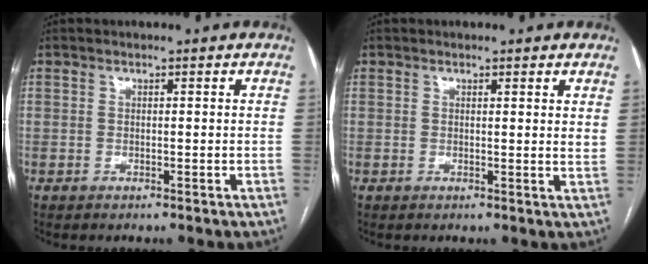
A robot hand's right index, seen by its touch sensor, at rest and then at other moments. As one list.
[{"total": 1.8, "force": [1.5, 0.0, 0.9], "torque": [-0.014, -0.008, 0.012]}]